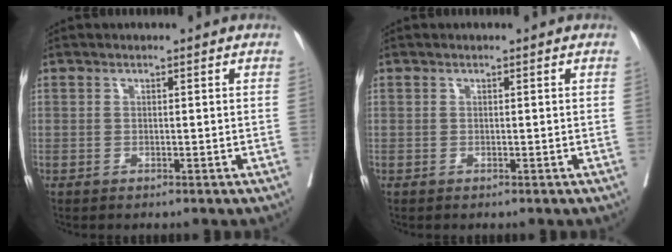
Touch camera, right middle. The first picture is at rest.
{"total": 0.0}